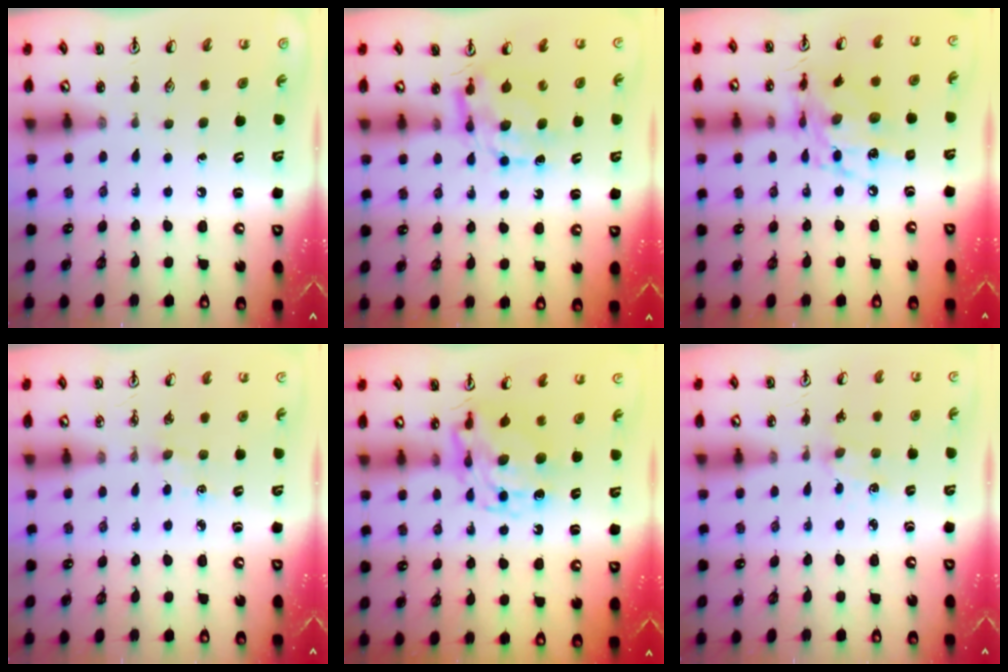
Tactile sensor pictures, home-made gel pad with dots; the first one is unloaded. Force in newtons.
{"total": 7.4, "press": 7.4, "slide": 0.5}
{"total": 12.8, "press": 12.7, "slide": 0.9}
{"total": 2.0, "press": 2.0, "slide": 0.3}
{"total": 11.5, "press": 11.4, "slide": 1.2}
{"total": 3.4, "press": 3.4, "slide": 0.5}